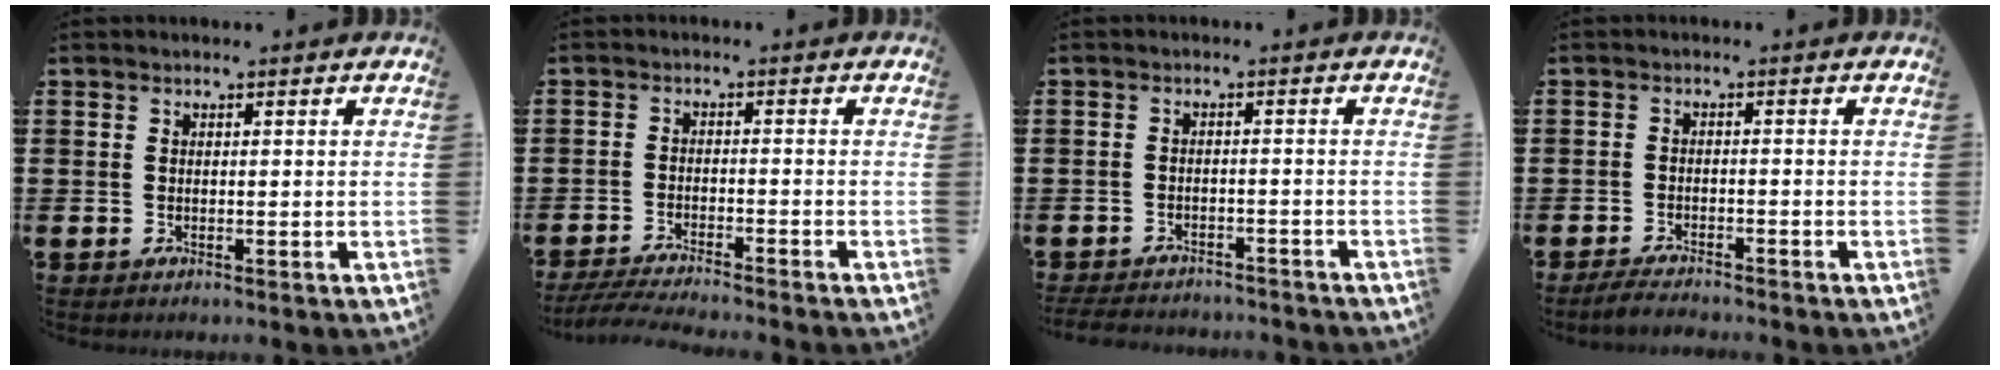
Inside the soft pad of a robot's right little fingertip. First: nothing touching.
{"total": 3.3, "force": [-3.1, -0.2, 1.3], "torque": [-0.024, -0.008, -0.060]}
{"total": 2.3, "force": [-2.3, 0.1, 0.1], "torque": [-0.005, 0.001, -0.050]}
{"total": 2.0, "force": [-1.9, 0.1, 0.5], "torque": [-0.010, 0.005, -0.038]}